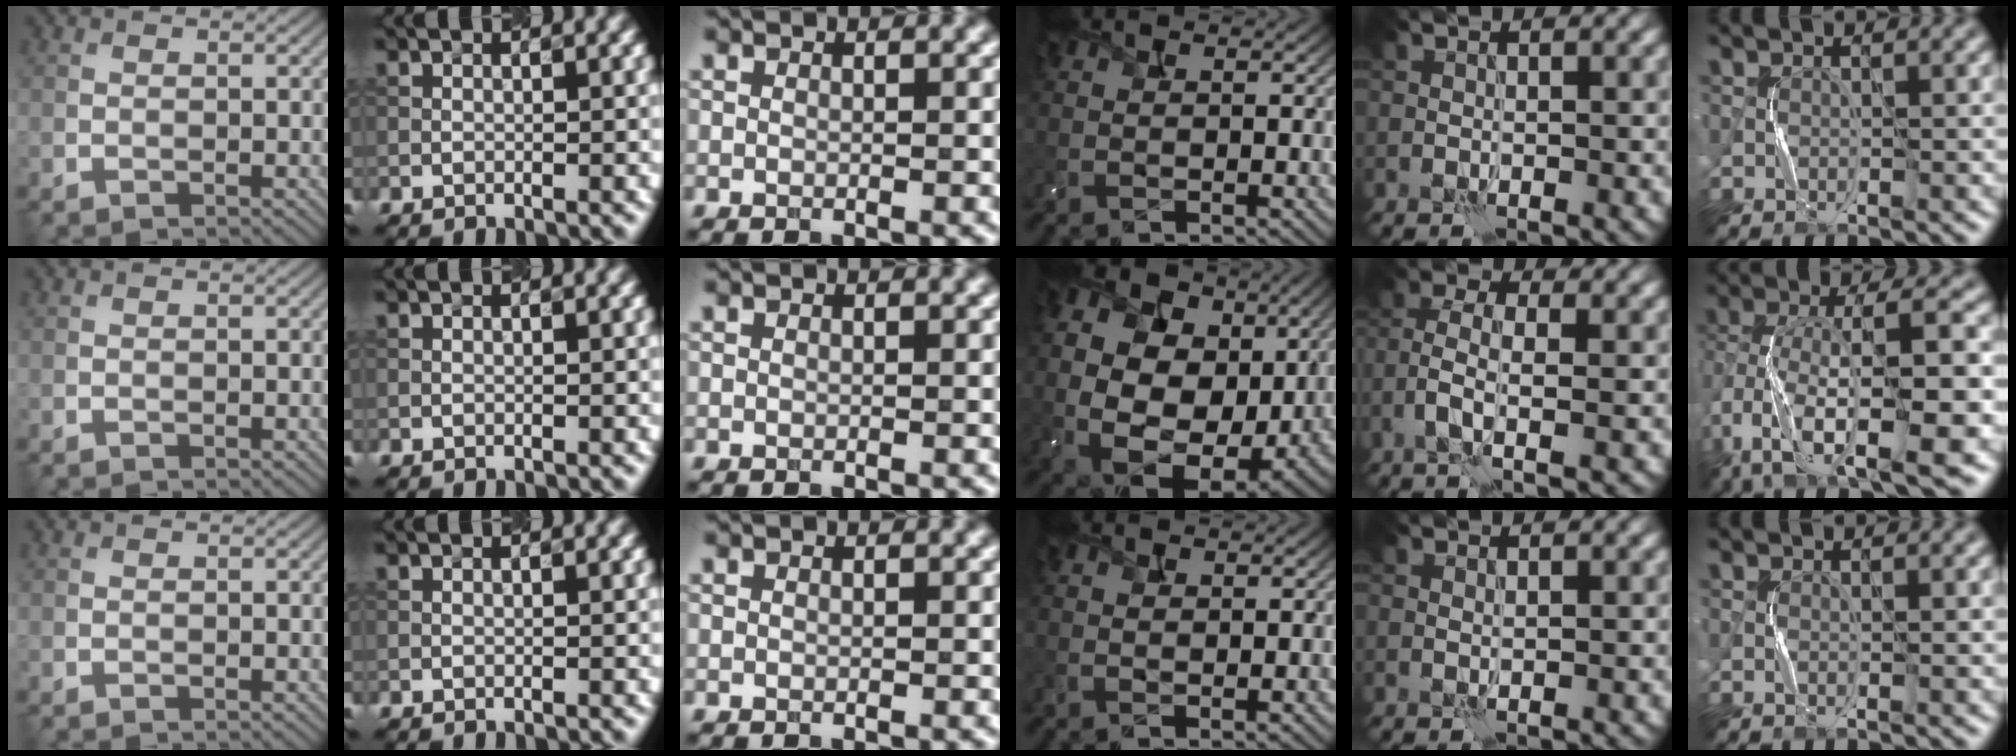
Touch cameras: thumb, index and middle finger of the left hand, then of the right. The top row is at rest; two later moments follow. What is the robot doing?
{"motion": "squeeze", "object": "bubble wrap"}